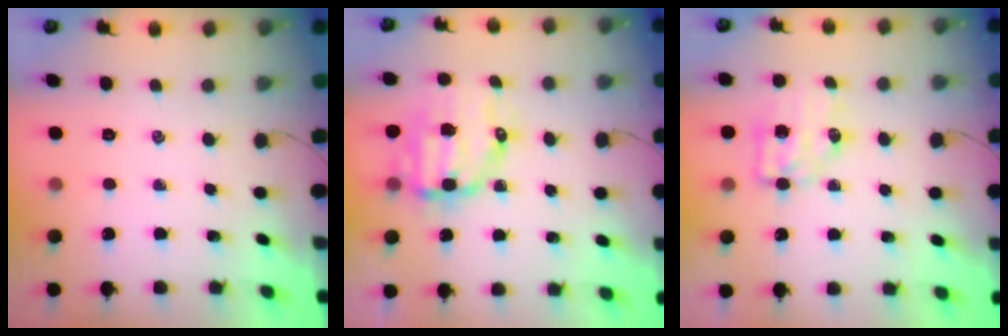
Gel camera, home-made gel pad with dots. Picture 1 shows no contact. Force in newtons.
{"total": 10.5, "press": 10.3, "slide": 2.1}
{"total": 6.6, "press": 6.6, "slide": 0.7}